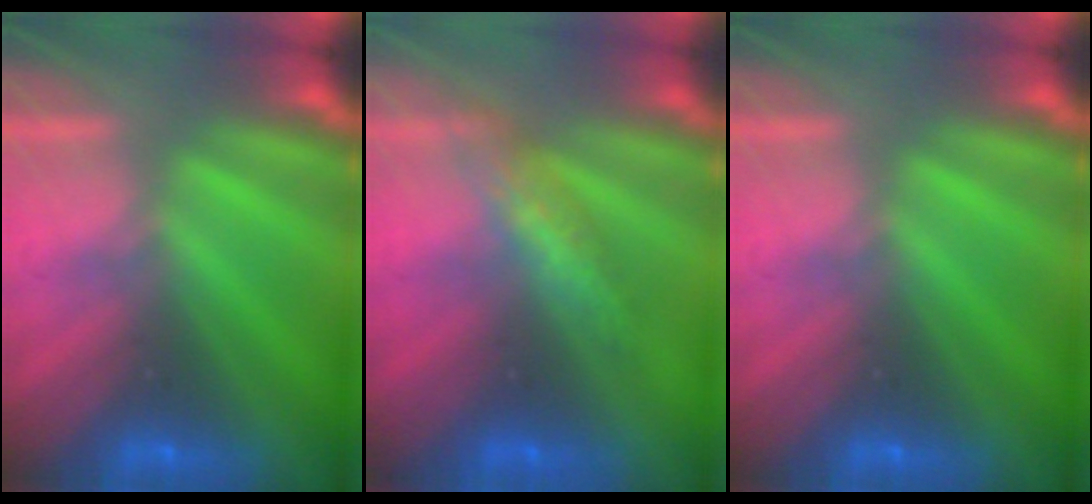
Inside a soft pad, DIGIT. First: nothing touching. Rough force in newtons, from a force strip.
{"total": 2.5}
{"total": 0.0}